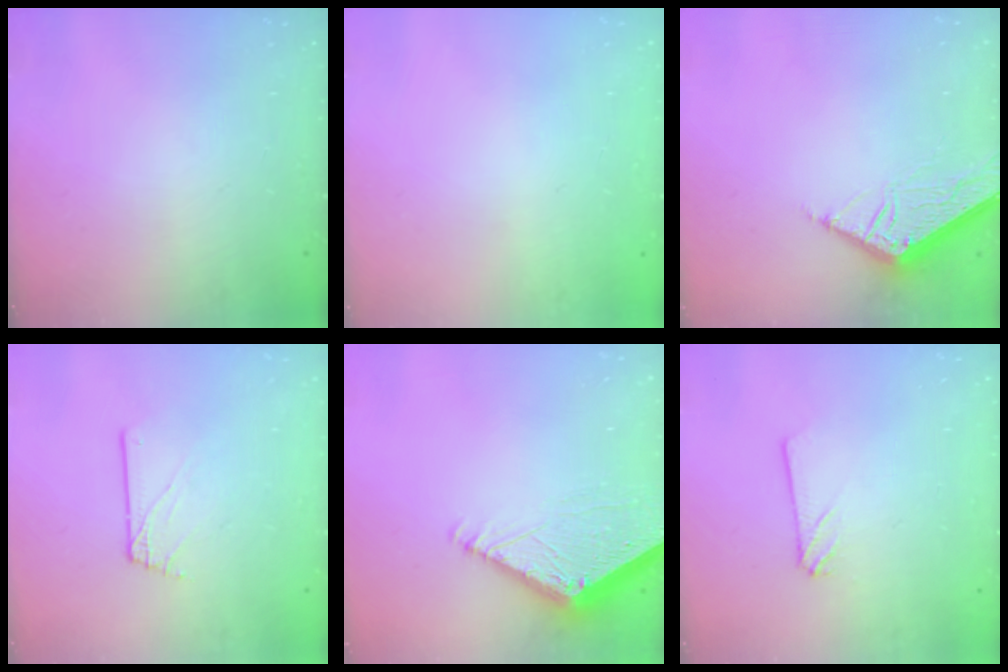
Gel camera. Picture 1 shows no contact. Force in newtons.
{"total": 0.7, "press": 0.3, "slide": 0.7}
{"total": 7.0, "press": 6.9, "slide": 0.4}
{"total": 1.6, "press": 1.6, "slide": 0.2}
{"total": 7.2, "press": 7.2, "slide": 0.3}
{"total": 2.4, "press": 2.4, "slide": 0.2}